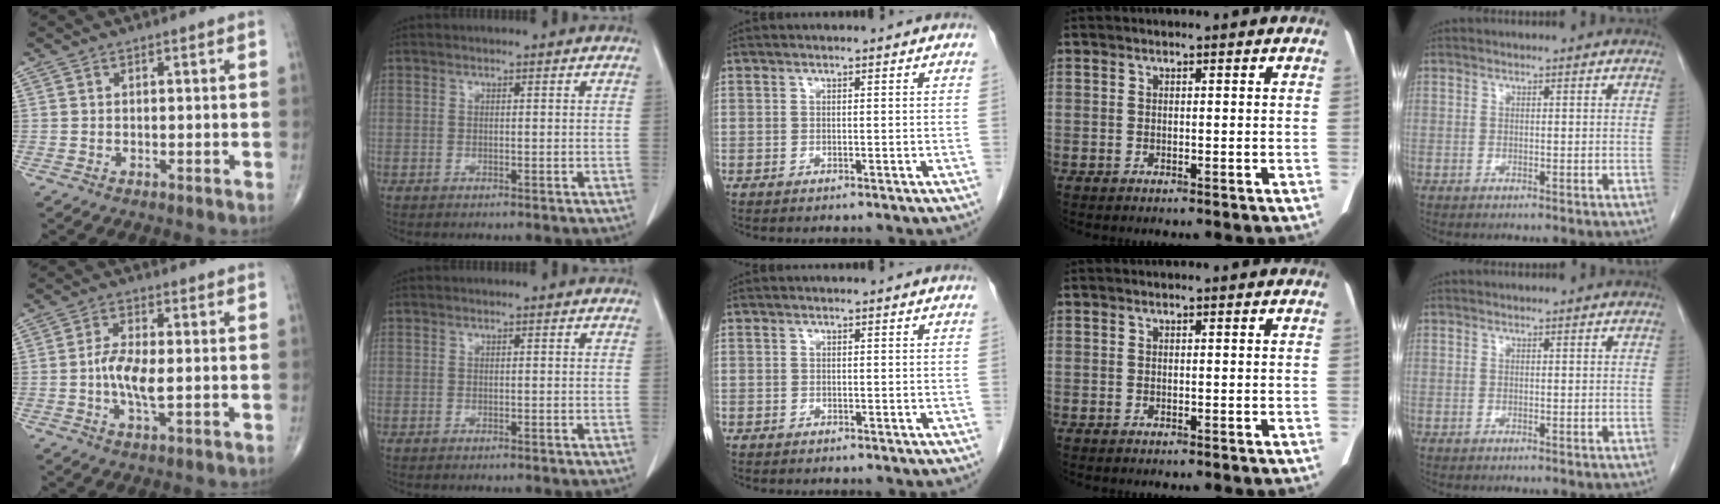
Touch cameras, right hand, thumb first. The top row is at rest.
{"thumb": {"total": 6.6, "force": [-0.6, 2.2, 6.2], "torque": [-0.130, -0.004, -0.016]}, "middle": {"total": 0.8, "force": [-0.6, 0.5, 0.1], "torque": [-0.005, 0.003, -0.010]}}